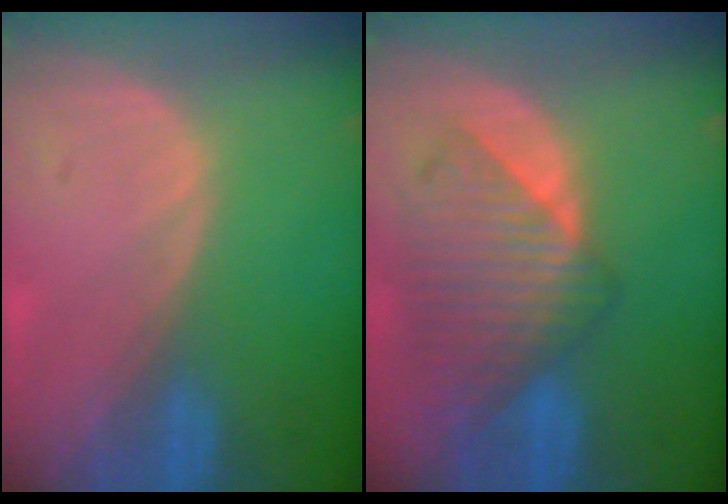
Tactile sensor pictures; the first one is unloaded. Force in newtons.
{"total": 9.1, "press": 8.2, "slide": 4.0}